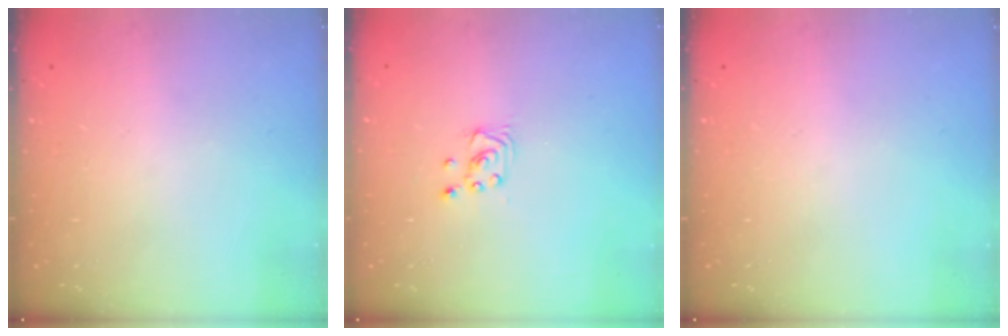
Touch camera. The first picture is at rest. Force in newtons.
{"total": 2.2, "press": 2.2, "slide": 0.2}
{"total": 0.0}